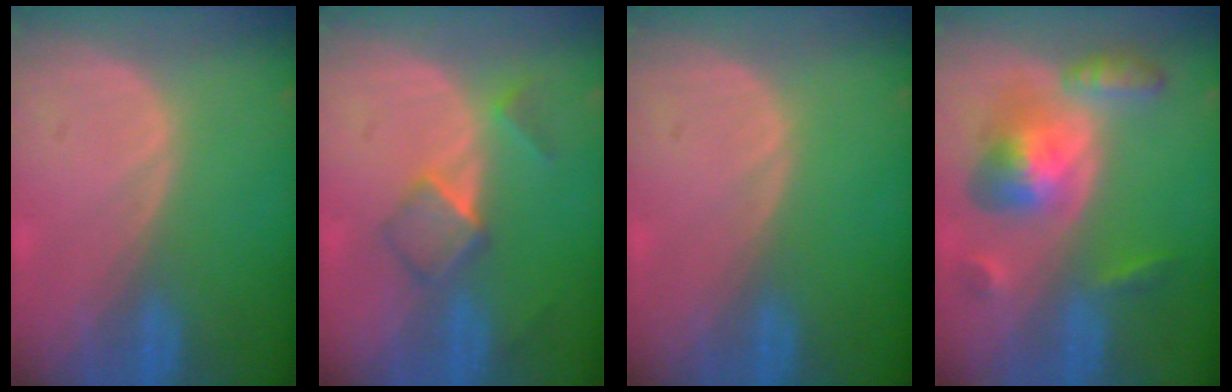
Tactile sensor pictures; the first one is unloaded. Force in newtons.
{"total": 5.2, "press": 4.6, "slide": 2.4}
{"total": 0.0}
{"total": 7.8, "press": 7.8, "slide": 0.5}